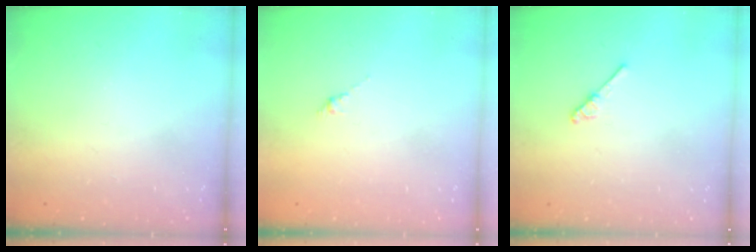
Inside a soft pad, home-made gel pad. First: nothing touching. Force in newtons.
{"total": 0.0}
{"total": 3.0, "press": 2.9, "slide": 0.5}